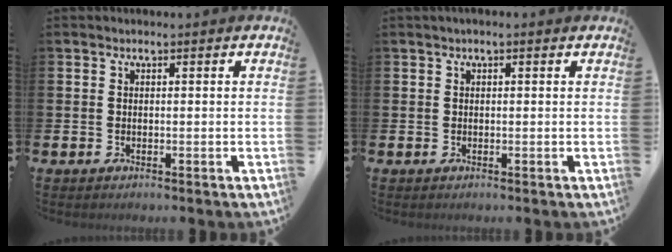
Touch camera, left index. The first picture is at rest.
{"total": 0.7, "force": [0.6, 0.2, 0.2], "torque": [0.008, -0.002, 0.008]}